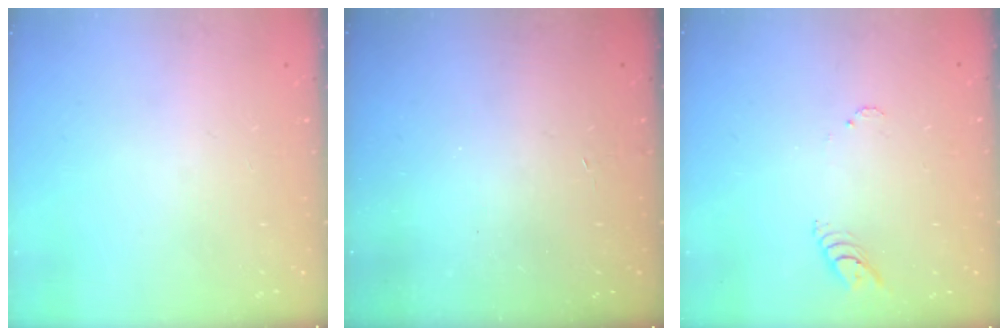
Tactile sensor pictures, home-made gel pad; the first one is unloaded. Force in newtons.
{"total": 3.3, "press": 3.3, "slide": 0.3}
{"total": 3.8, "press": 3.8, "slide": 0.2}